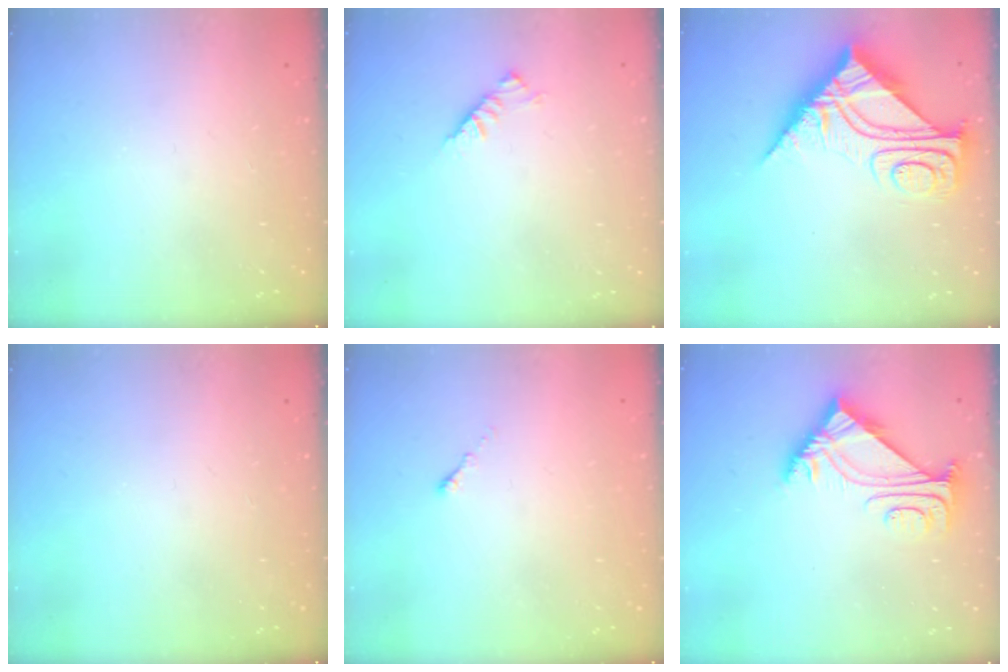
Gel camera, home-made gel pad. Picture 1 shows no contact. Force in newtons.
{"total": 3.0, "press": 2.9, "slide": 0.8}
{"total": 12.1, "press": 12.1, "slide": 1.2}
{"total": 0.0}
{"total": 0.0}
{"total": 5.2, "press": 5.1, "slide": 1.0}